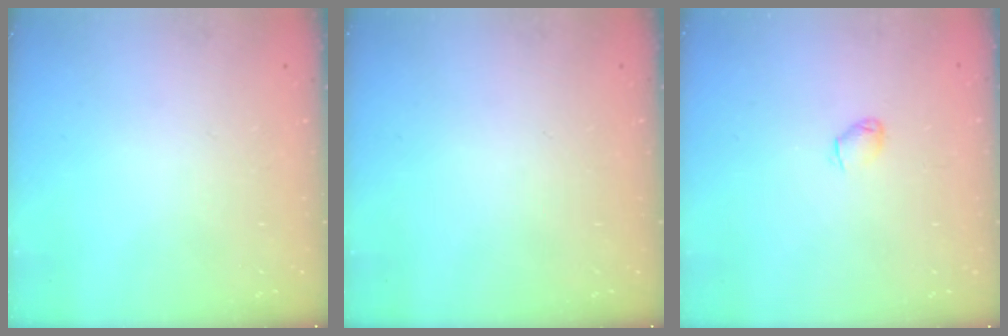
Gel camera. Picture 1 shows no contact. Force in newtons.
{"total": 0.0}
{"total": 2.0, "press": 2.0, "slide": 0.4}